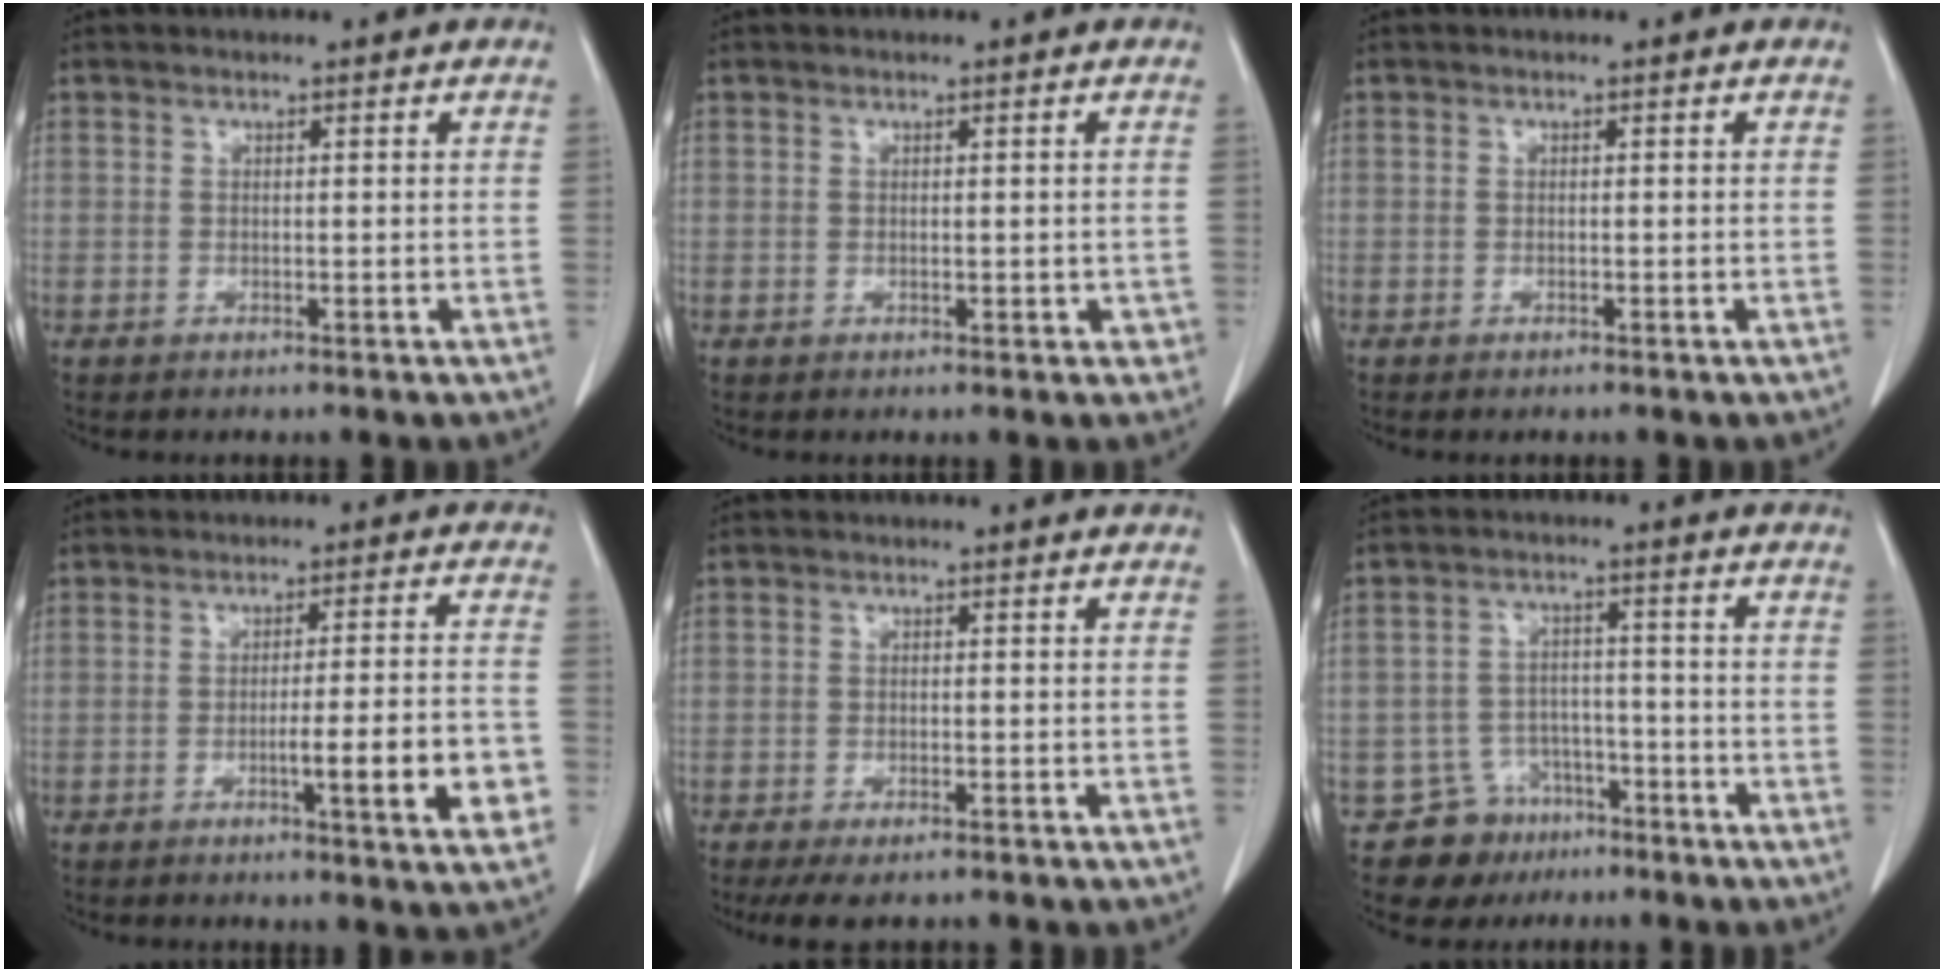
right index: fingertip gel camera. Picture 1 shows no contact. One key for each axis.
{"total": 1.6, "fx": -0.2, "fy": 1.0, "fz": 1.2, "tx": -0.010, "ty": 0.003, "tz": 0.000}
{"total": 0.6, "fx": -0.5, "fy": 0.0, "fz": 0.2, "tx": -0.009, "ty": -0.001, "tz": -0.007}
{"total": 9.9, "fx": -3.2, "fy": 0.3, "fz": 9.4, "tx": -0.124, "ty": -0.003, "tz": -0.043}
{"total": 5.5, "fx": -4.5, "fy": 1.4, "fz": 2.8, "tx": -0.040, "ty": -0.009, "tz": -0.069}
{"total": 7.0, "fx": -4.7, "fy": 5.1, "fz": 0.2, "tx": 0.002, "ty": 0.020, "tz": -0.071}